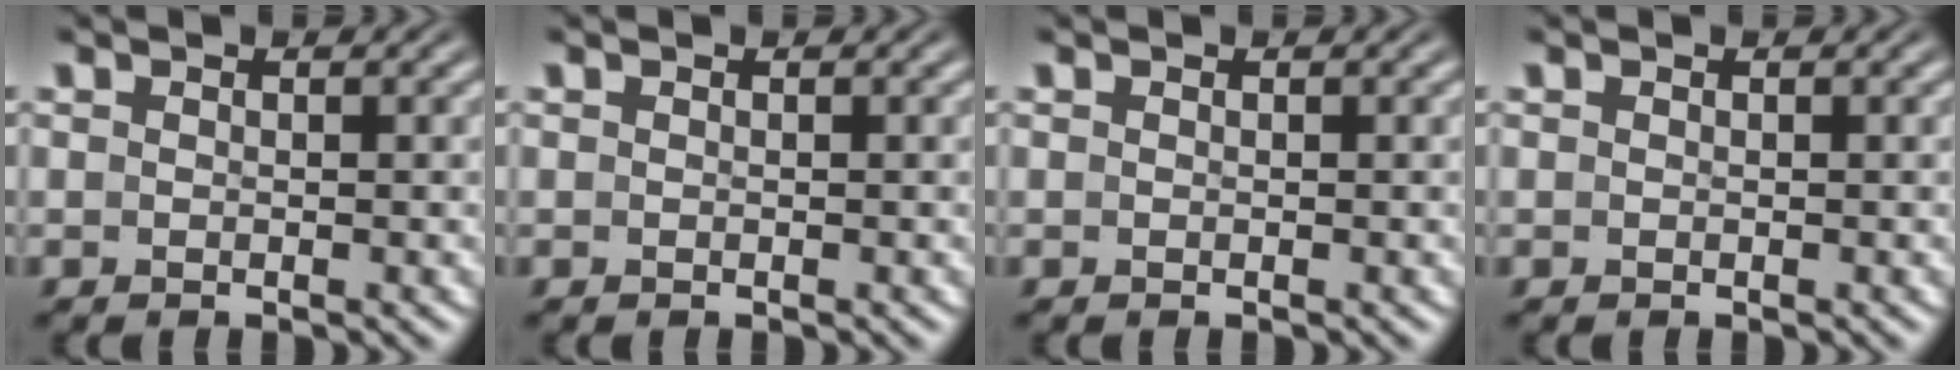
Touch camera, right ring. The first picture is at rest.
{"total": 1.2, "force": [-0.4, -1.1, -0.4], "torque": [0.014, -0.011, 0.003]}
{"total": 0.0}
{"total": 0.0}